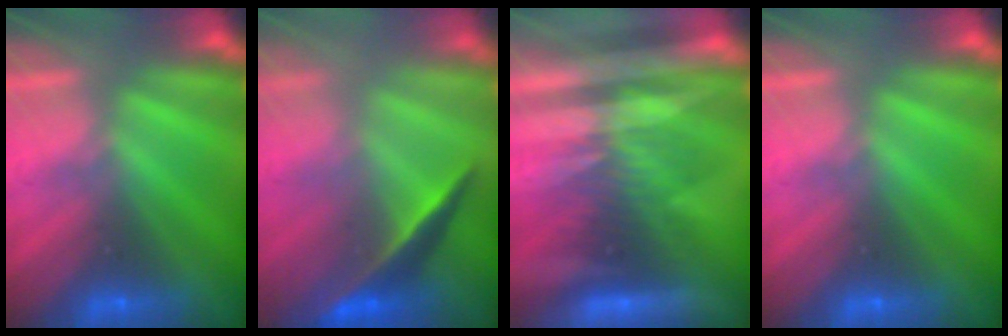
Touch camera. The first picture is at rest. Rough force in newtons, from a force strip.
{"total": 1.9}
{"total": 3.1}
{"total": 0.0}